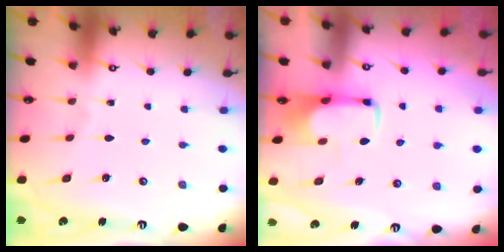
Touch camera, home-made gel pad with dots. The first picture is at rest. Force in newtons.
{"total": 1.7, "press": 1.7, "slide": 0.5}